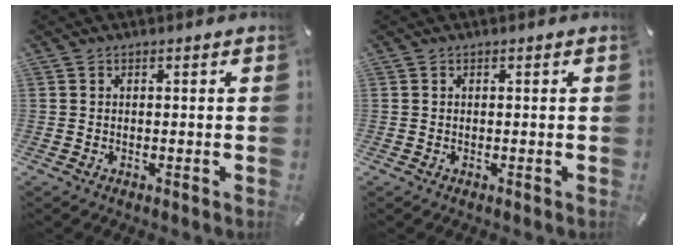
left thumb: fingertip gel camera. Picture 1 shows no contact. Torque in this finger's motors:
{"motor_torque": [-0.03, 0.08, -0.03, -0.01, 0.00]}